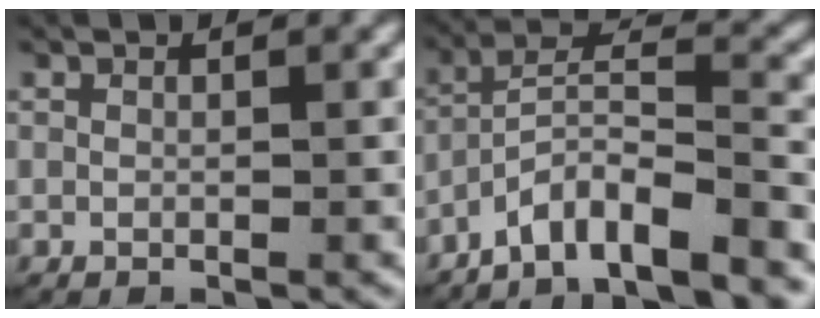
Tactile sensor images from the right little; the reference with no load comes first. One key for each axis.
{"total": 10.5, "fx": -8.0, "fy": 4.3, "fz": 5.3, "tx": -0.084, "ty": -0.011, "tz": -0.126}